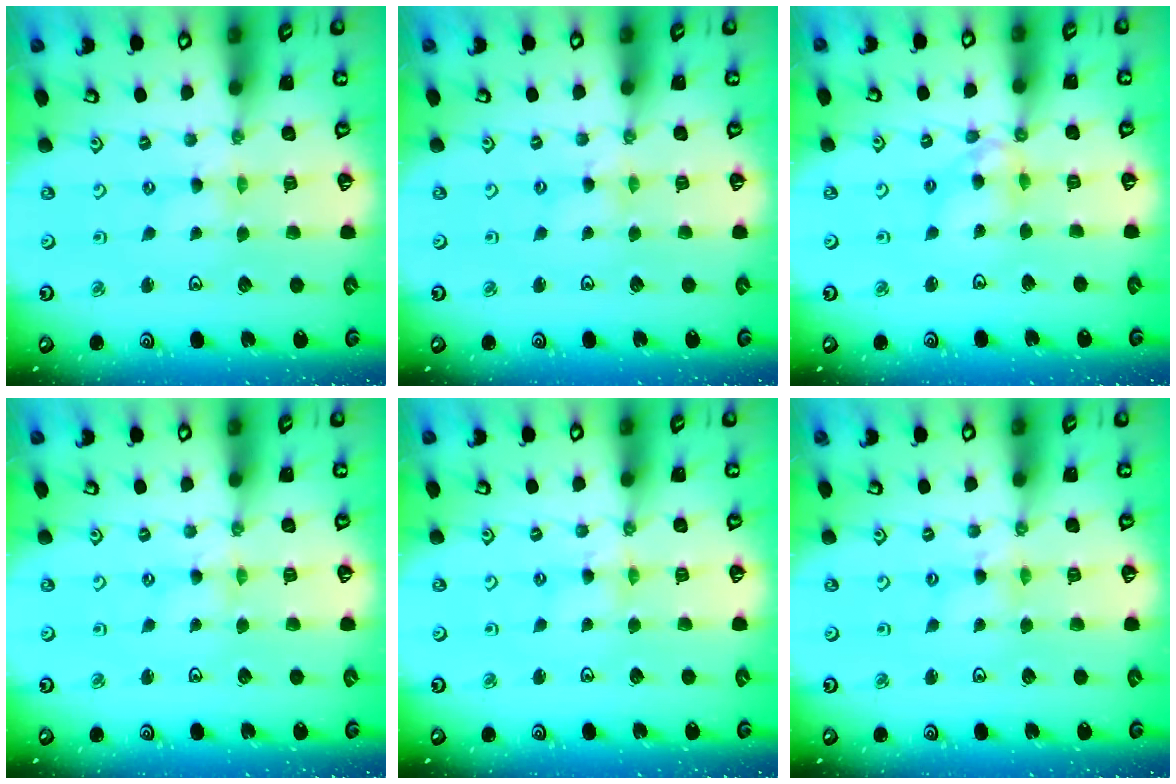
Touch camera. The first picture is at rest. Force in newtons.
{"total": 1.3, "press": 1.2, "slide": 0.2}
{"total": 9.0, "press": 9.0, "slide": 1.0}
{"total": 1.1, "press": 1.0, "slide": 0.1}
{"total": 2.1, "press": 2.1, "slide": 0.3}
{"total": 2.4, "press": 2.4, "slide": 0.3}